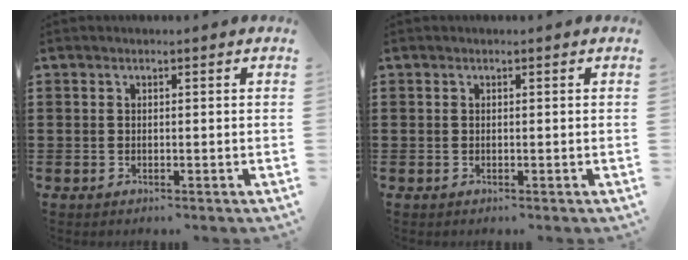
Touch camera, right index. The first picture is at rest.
{"total": 0.0}